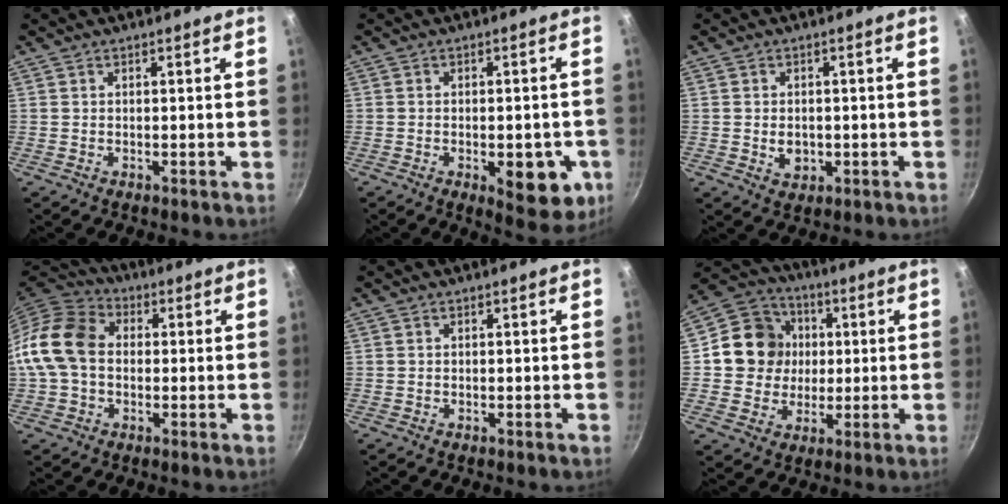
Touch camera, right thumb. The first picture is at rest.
{"total": 11.0, "force": [-3.3, 5.1, 9.2], "torque": [-0.076, 0.006, -0.036]}
{"total": 3.6, "force": [-0.5, 2.8, 2.2], "torque": [-0.026, 0.002, -0.003]}
{"total": 12.6, "force": [0.1, 9.5, 8.2], "torque": [-0.133, 0.028, -0.016]}
{"total": 0.0}
{"total": 12.8, "force": [1.4, 11.8, 4.7], "torque": [-0.049, 0.017, 0.013]}